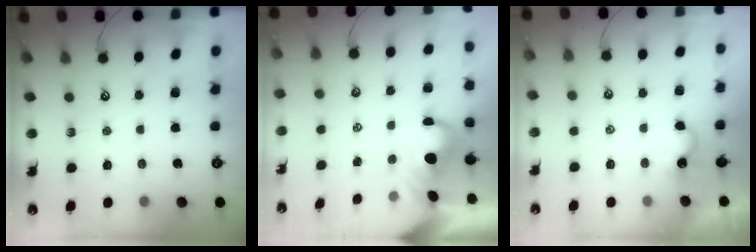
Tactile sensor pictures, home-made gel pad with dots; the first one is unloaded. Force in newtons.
{"total": 3.0, "press": 2.8, "slide": 1.1}
{"total": 1.8, "press": 1.8, "slide": 0.4}